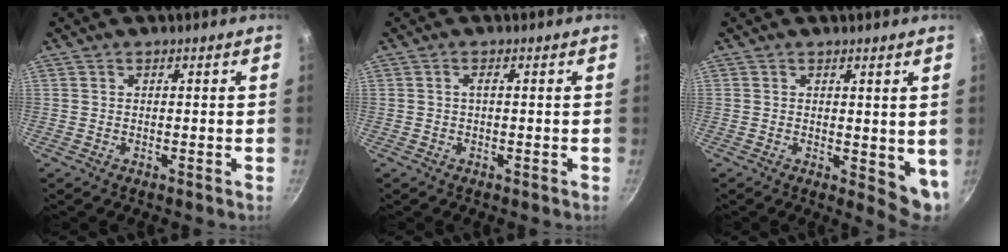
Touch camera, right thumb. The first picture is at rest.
{"total": 1.0, "force": [-0.1, 0.3, 0.9], "torque": [-0.022, 0.004, 0.000]}
{"total": 5.8, "force": [1.0, 2.9, 4.9], "torque": [-0.057, -0.018, 0.016]}